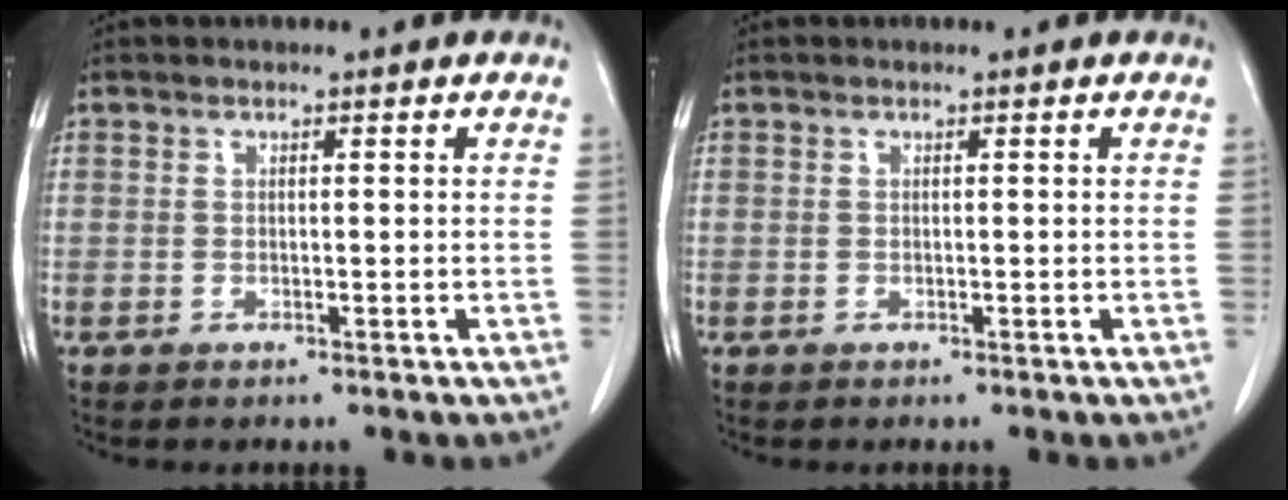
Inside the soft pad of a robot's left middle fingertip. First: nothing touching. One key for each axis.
{"total": 0.0}